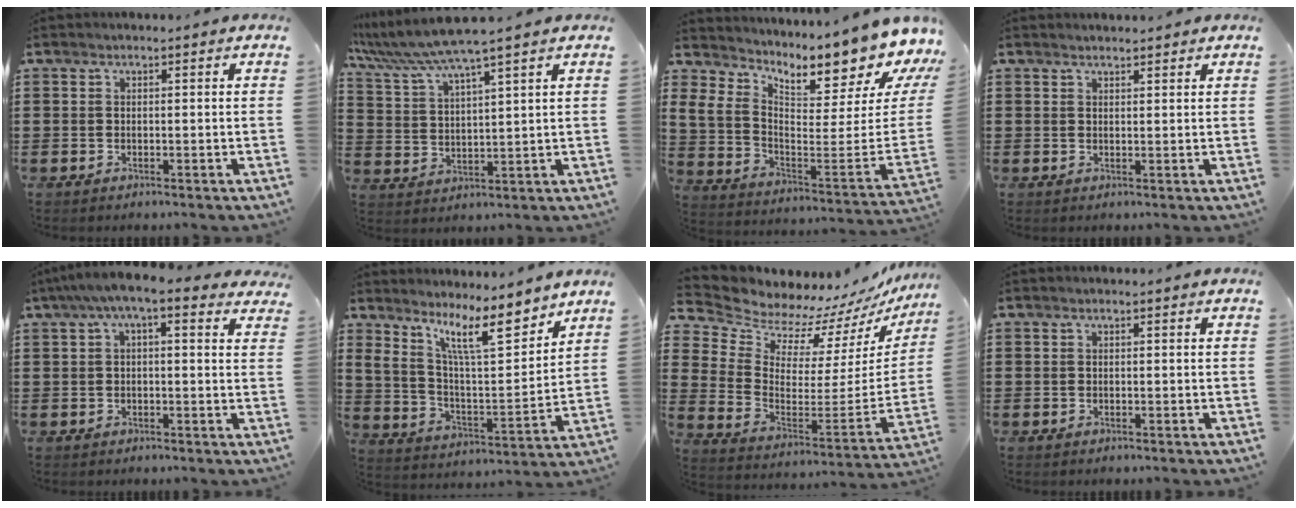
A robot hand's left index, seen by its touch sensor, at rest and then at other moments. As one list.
[{"total": 6.6, "force": [5.5, -0.3, 3.6], "torque": [-0.090, -0.025, 0.094]}, {"total": 7.6, "force": [6.3, 1.9, 3.8], "torque": [-0.075, -0.084, 0.098]}, {"total": 1.3, "force": [1.3, 0.2, 0.0], "torque": [-0.004, 0.001, 0.026]}, {"total": 5.3, "force": [2.6, 1.3, 4.4], "torque": [-0.090, 0.002, 0.042]}, {"total": 11.7, "force": [8.5, 2.8, 7.5], "torque": [-0.154, -0.038, 0.145]}, {"total": 7.3, "force": [6.9, 2.4, 0.0], "torque": [-0.051, -0.073, 0.120]}, {"total": 0.0}]